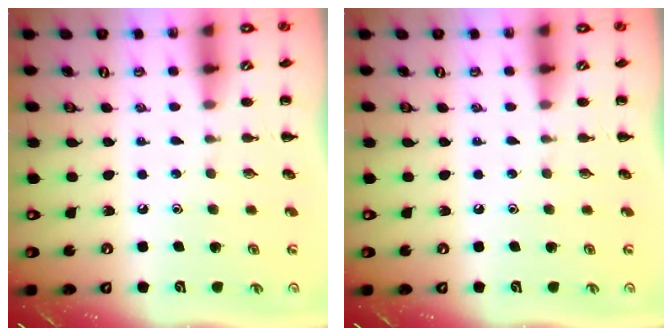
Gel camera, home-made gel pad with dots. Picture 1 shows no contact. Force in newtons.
{"total": 0.0}